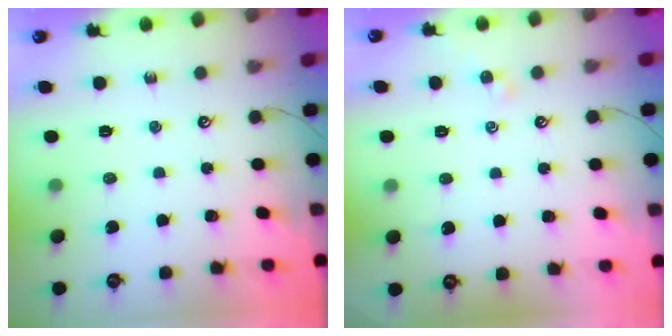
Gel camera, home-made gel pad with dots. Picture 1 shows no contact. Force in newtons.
{"total": 0.0}